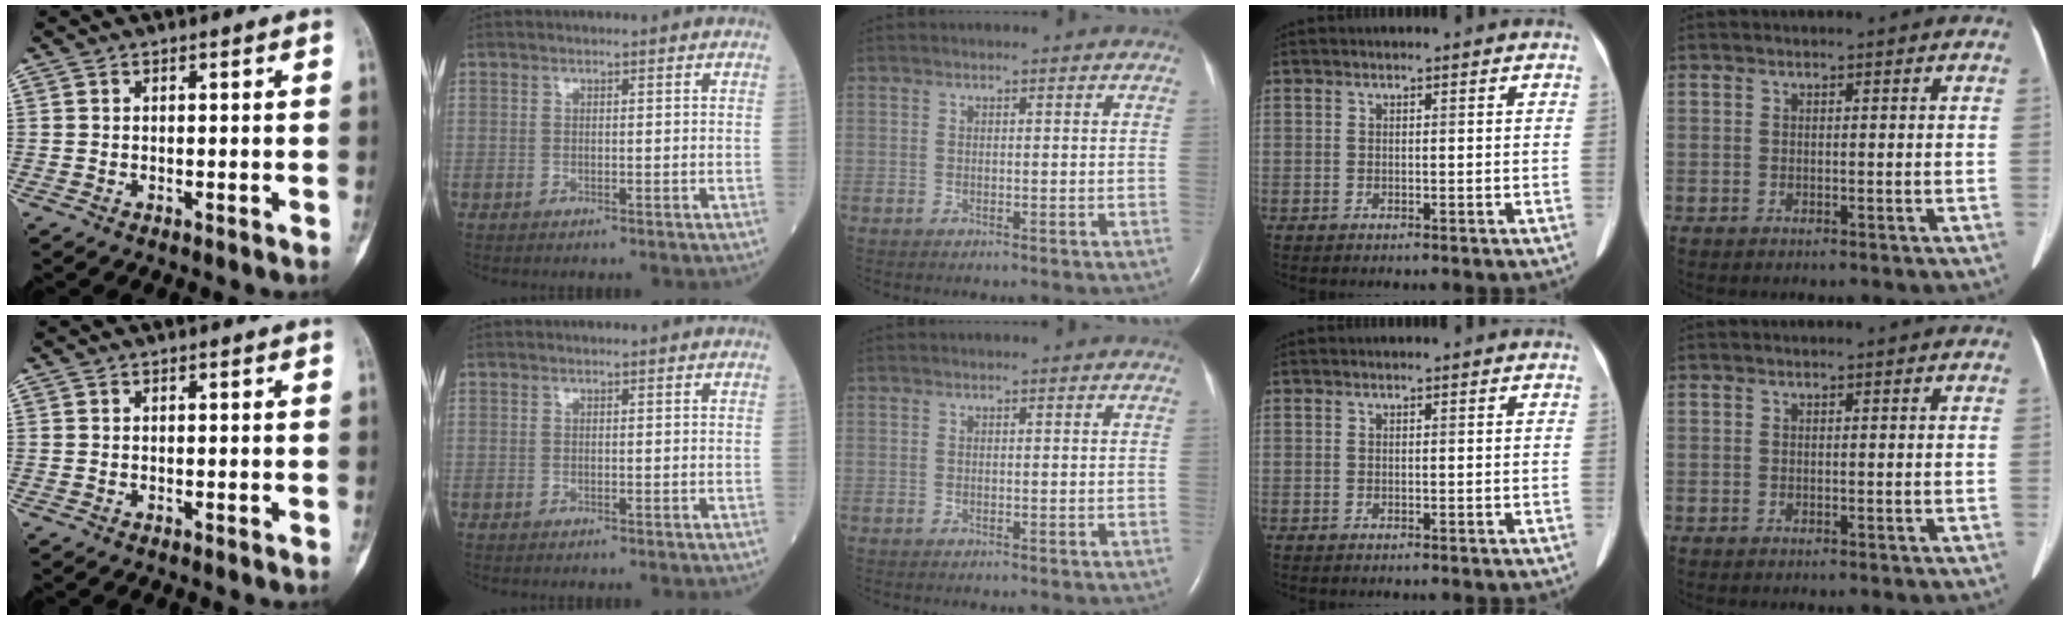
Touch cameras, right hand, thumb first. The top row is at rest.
{}